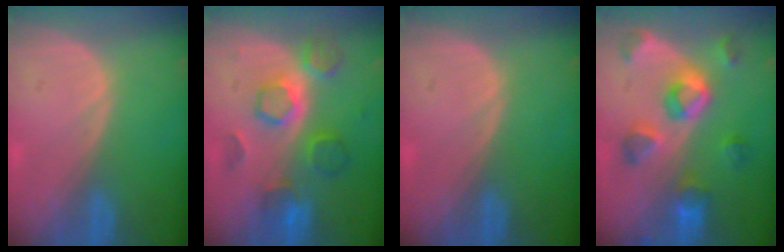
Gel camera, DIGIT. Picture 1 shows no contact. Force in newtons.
{"total": 8.2, "press": 7.7, "slide": 2.9}
{"total": 0.0}
{"total": 8.3, "press": 8.1, "slide": 1.9}